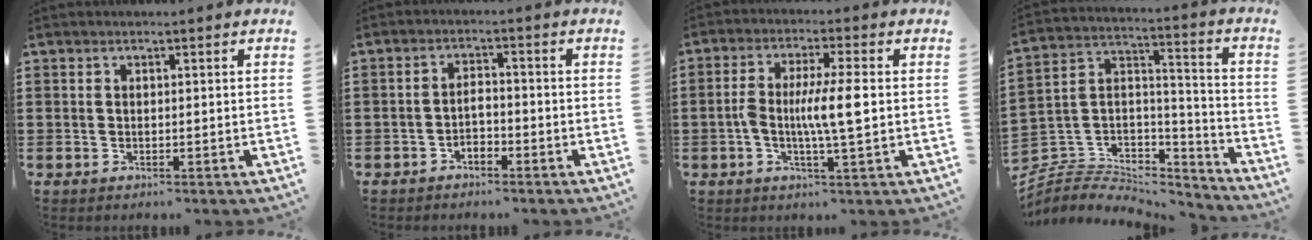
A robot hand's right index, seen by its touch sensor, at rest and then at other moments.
{"total": 2.1, "force": [-1.5, 0.9, 1.1], "torque": [-0.027, 0.005, -0.033]}
{"total": 7.4, "force": [-0.5, 1.0, 7.3], "torque": [-0.135, -0.002, -0.017]}
{"total": 5.4, "force": [-4.7, 2.5, 0.7], "torque": [-0.035, -0.005, -0.102]}